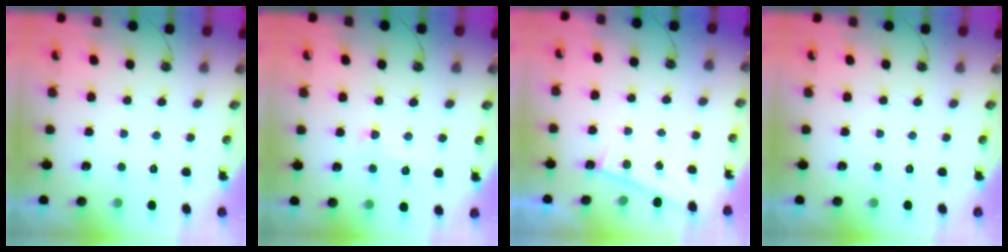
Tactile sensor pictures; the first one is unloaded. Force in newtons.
{"total": 2.4, "press": 2.4, "slide": 0.5}
{"total": 0.8, "press": 0.7, "slide": 0.4}
{"total": 0.0}